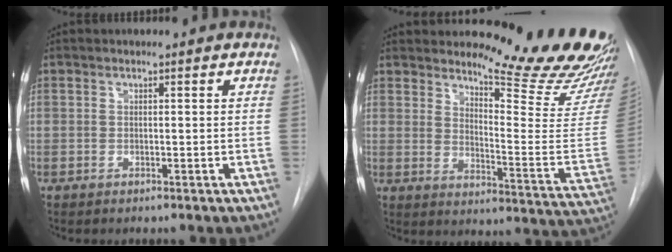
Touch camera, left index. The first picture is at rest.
{"total": 20.9, "force": [19.0, 1.8, 8.6], "torque": [-0.114, -0.134, 0.228]}